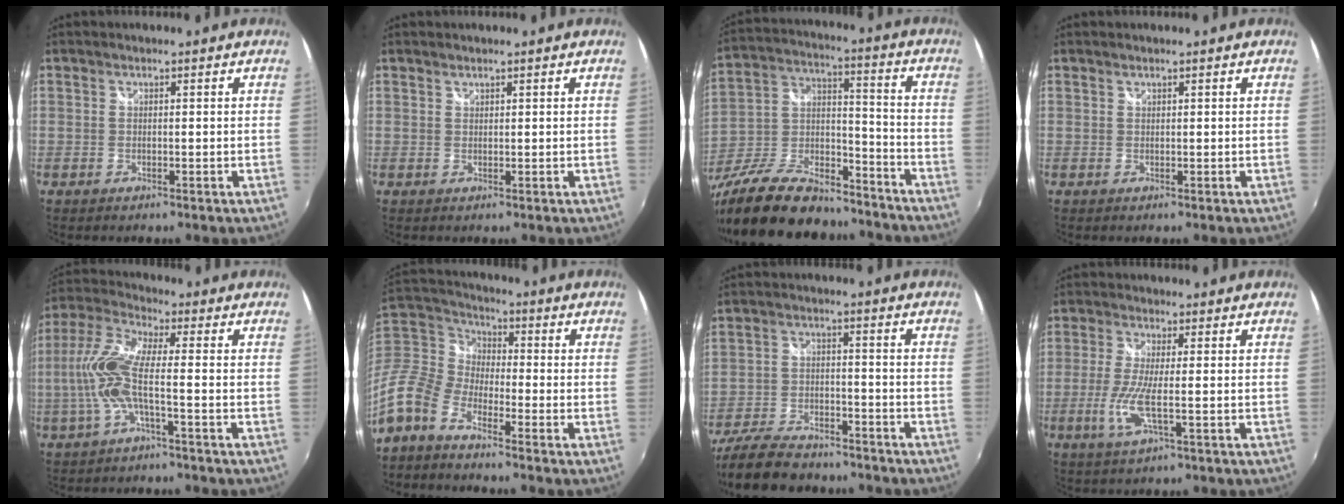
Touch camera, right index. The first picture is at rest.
{"total": 0.5, "force": [0.5, 0.1, 0.1], "torque": [0.001, 0.001, 0.010]}
{"total": 26.9, "force": [-20.6, 10.6, 13.8], "torque": [-0.287, 0.000, -0.326]}
{"total": 0.0}
{"total": 10.0, "force": [-2.0, 1.7, 9.7], "torque": [-0.214, 0.002, -0.039]}
{"total": 12.4, "force": [-7.4, 6.5, 7.5], "torque": [-0.159, 0.005, -0.168]}
{"total": 14.4, "force": [-11.7, 5.8, 6.1], "torque": [-0.155, -0.019, -0.193]}
{"total": 6.2, "force": [-1.4, 0.3, 6.1], "torque": [-0.137, -0.011, -0.031]}